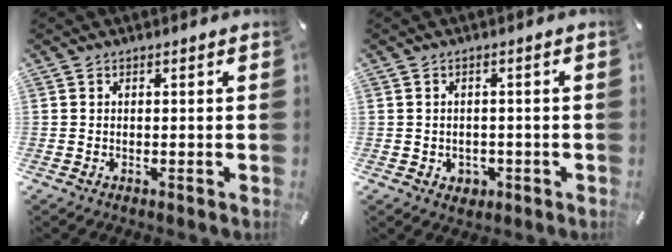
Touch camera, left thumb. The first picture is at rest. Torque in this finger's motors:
{"motor_torque": [-0.01, 0.01, -0.01, -0.12, 0.00]}